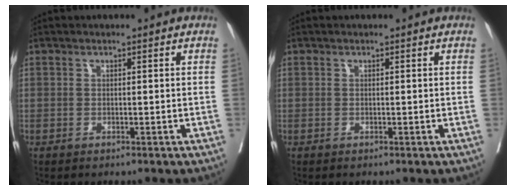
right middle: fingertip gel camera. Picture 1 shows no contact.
{"total": 0.0}